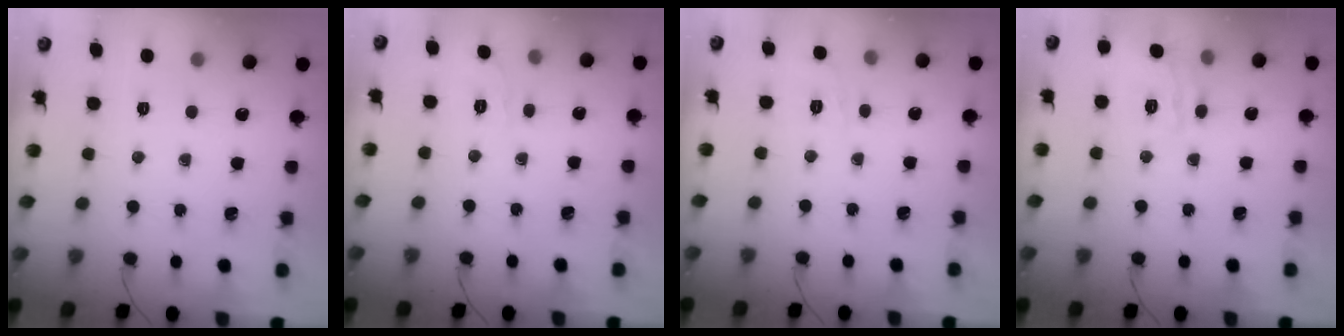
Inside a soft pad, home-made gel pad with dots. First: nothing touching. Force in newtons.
{"total": 1.7, "press": 0.0, "slide": 1.7}
{"total": 5.9, "press": 5.6, "slide": 1.8}
{"total": 10.1, "press": 10.0, "slide": 1.0}